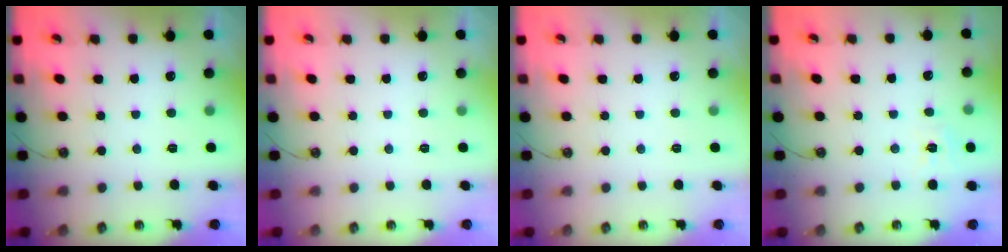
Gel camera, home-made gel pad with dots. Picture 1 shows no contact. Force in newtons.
{"total": 0.0}
{"total": 0.0}
{"total": 5.3, "press": 5.2, "slide": 0.7}